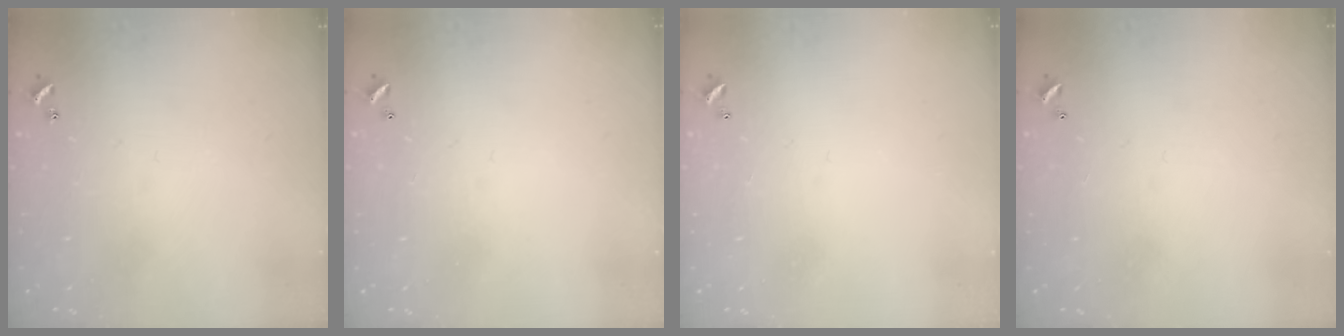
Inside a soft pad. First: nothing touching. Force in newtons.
{"total": 2.8, "press": 2.8, "slide": 0.1}
{"total": 2.8, "press": 2.8, "slide": 0.1}
{"total": 2.8, "press": 2.8, "slide": 0.1}